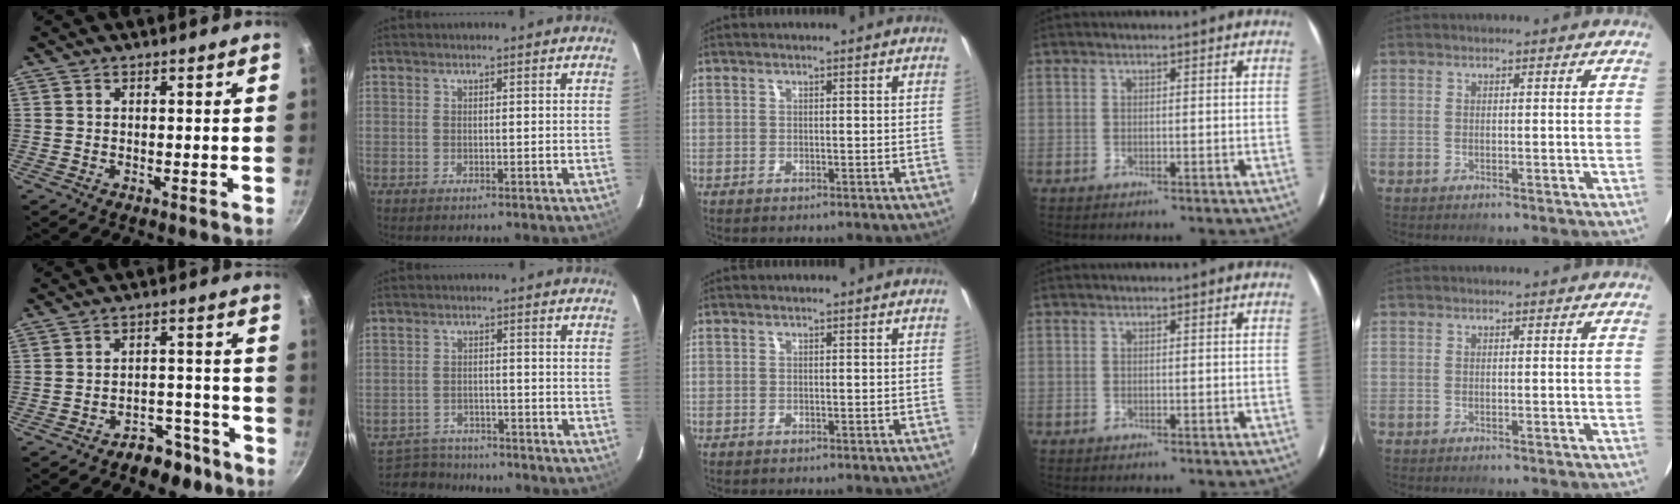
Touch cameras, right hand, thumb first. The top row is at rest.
{"thumb": {"total": 7.1, "force": [-5.4, 3.9, 2.5], "torque": [-0.002, 0.064, -0.066]}, "index": {"total": 7.4, "force": [-6.8, 3.0, 0.7], "torque": [-0.034, 0.012, -0.105]}}